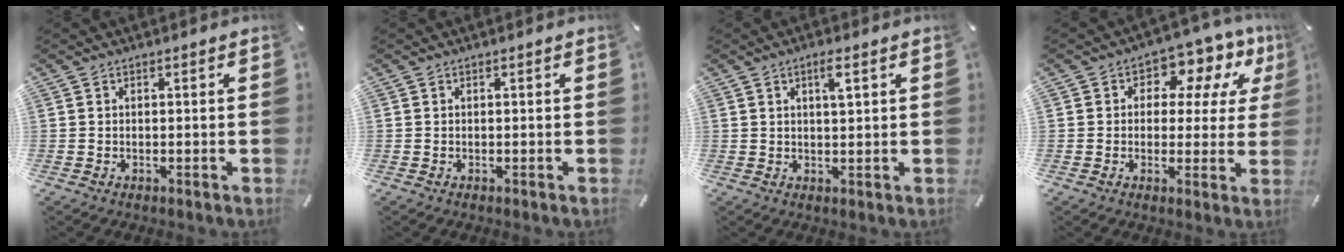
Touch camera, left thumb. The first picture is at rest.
{"total": 0.0}
{"total": 3.4, "force": [1.6, 0.9, 2.9], "torque": [-0.053, 0.002, 0.023]}
{"total": 8.8, "force": [3.7, 6.1, 5.3], "torque": [-0.071, -0.024, 0.064]}